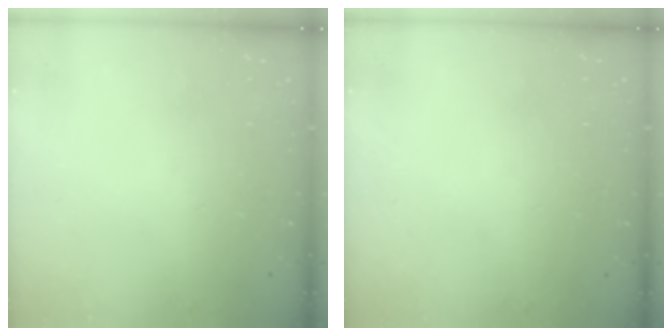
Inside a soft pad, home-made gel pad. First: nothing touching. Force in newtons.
{"total": 0.0}